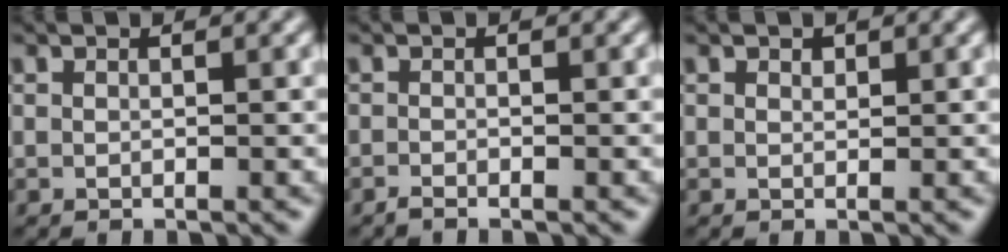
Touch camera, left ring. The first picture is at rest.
{"total": 0.7, "force": [-0.5, 0.0, 0.4], "torque": [-0.006, 0.000, -0.012]}
{"total": 0.6, "force": [0.5, 0.3, 0.2], "torque": [-0.003, -0.001, 0.008]}